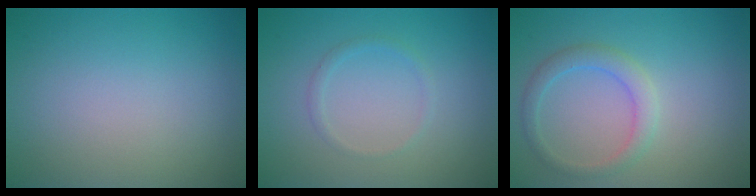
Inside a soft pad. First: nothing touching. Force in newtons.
{"total": 0.9, "press": 0.9, "slide": 0.1}
{"total": 2.3, "press": 2.3, "slide": 0.2}